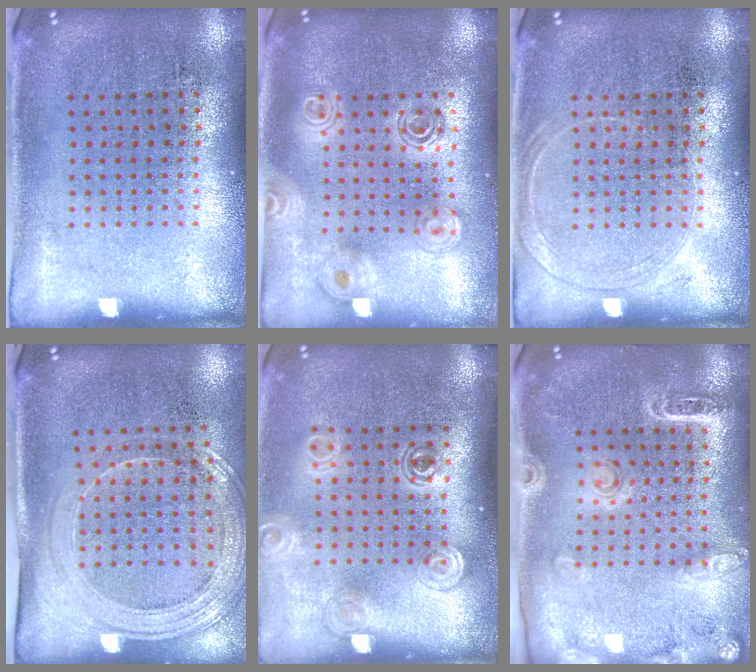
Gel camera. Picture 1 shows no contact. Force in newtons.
{"total": 1.8, "press": 1.6, "slide": 0.9}
{"total": 1.2, "press": 1.1, "slide": 0.3}
{"total": 1.9, "press": 1.7, "slide": 1.0}
{"total": 1.4, "press": 1.2, "slide": 0.8}
{"total": 1.8, "press": 1.7, "slide": 0.4}